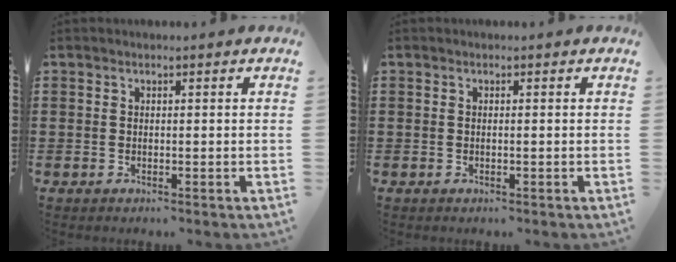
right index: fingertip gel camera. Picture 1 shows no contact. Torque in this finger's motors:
{"motor_torque": [0.19, 0.14, 0.05, 0.00]}